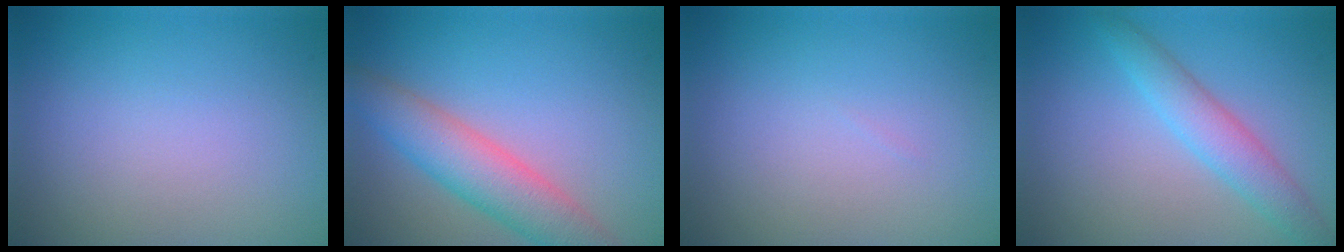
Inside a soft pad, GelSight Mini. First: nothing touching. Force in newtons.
{"total": 5.9, "press": 5.9, "slide": 0.2}
{"total": 0.0}
{"total": 3.4, "press": 3.4, "slide": 0.2}